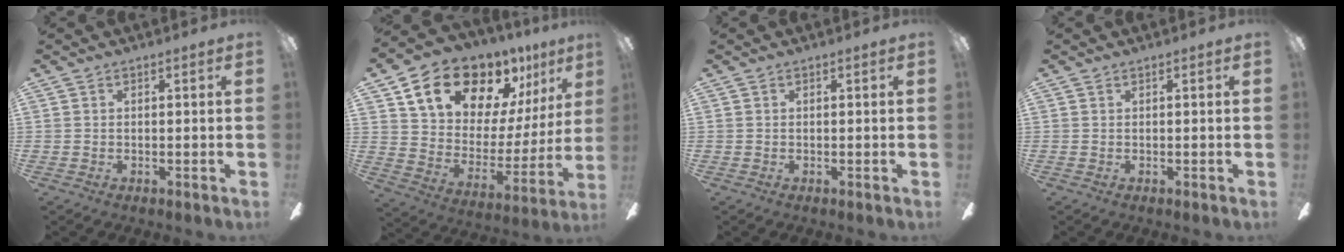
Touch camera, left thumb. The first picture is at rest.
{"total": 18.9, "force": [14.8, 9.4, 7.1], "torque": [-0.129, -0.101, 0.269]}
{"total": 0.0}
{"total": 0.0}